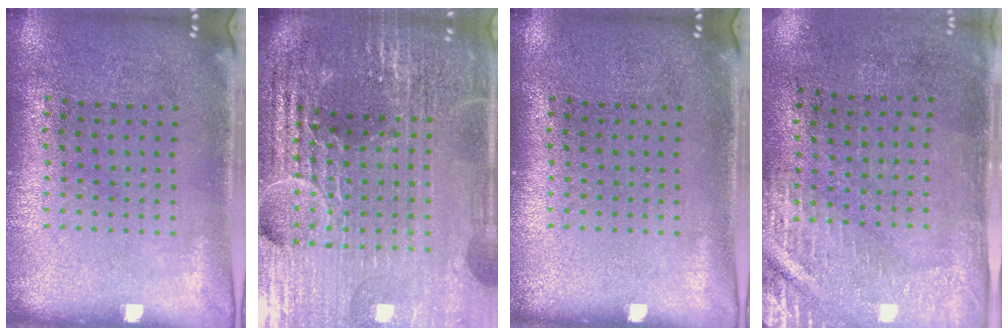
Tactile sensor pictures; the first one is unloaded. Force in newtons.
{"total": 6.7, "press": 5.9, "slide": 3.1}
{"total": 0.0}
{"total": 2.9, "press": 2.5, "slide": 1.4}